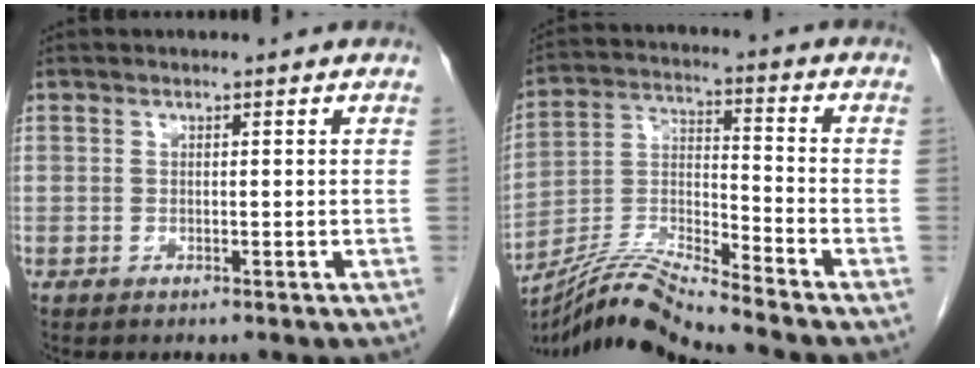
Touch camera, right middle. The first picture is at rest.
{"total": 10.9, "force": [-10.1, -1.8, 3.5], "torque": [-0.070, -0.002, -0.192]}